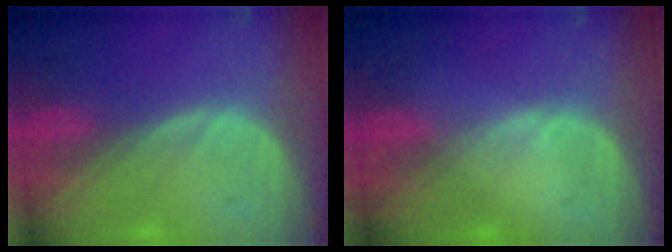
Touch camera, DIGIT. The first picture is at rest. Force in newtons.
{"total": 0.6, "press": 0.5, "slide": 0.2}